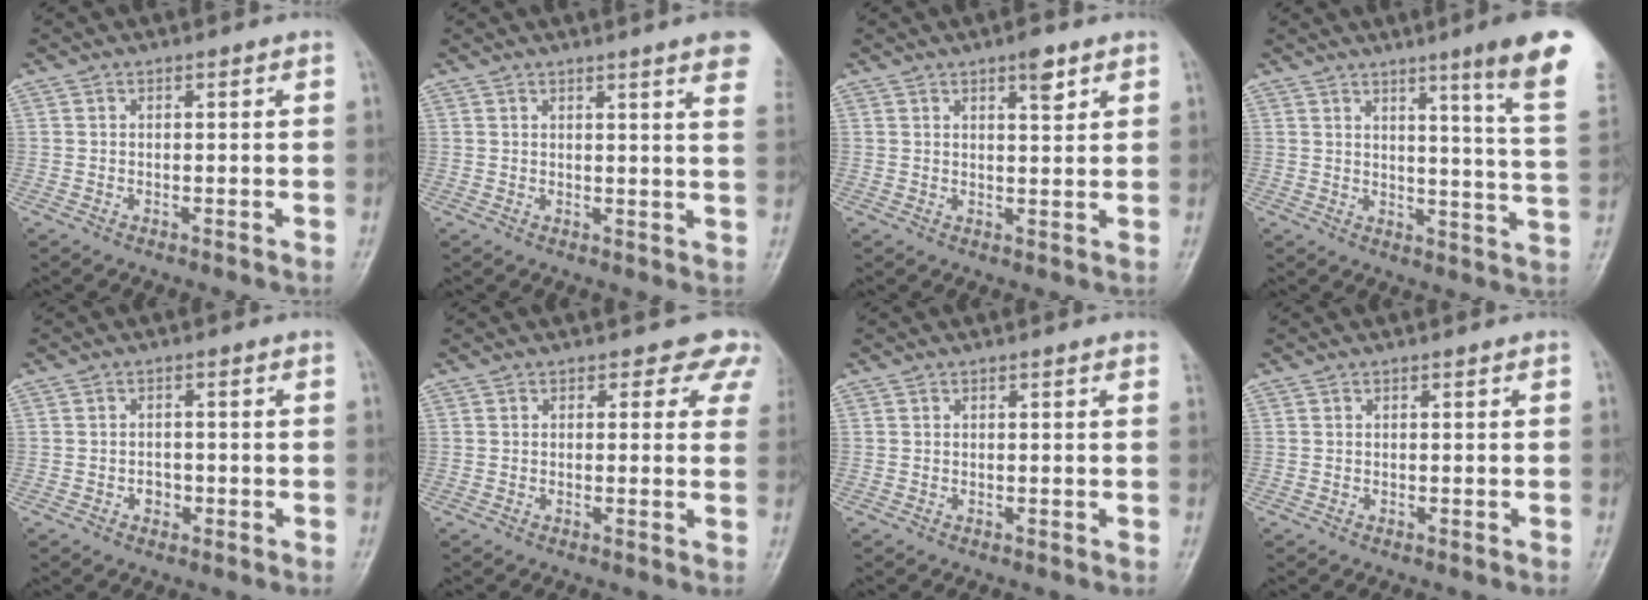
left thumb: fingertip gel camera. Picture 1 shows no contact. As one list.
[{"total": 9.2, "force": [6.1, 0.6, 6.8], "torque": [-0.070, -0.014, 0.056]}, {"total": 3.6, "force": [2.3, 1.3, 2.5], "torque": [-0.024, -0.011, 0.032]}, {"total": 14.3, "force": [8.5, -0.5, 11.5], "torque": [-0.143, -0.059, 0.099]}, {"total": 2.1, "force": [-0.9, 1.7, 0.7], "torque": [0.005, 0.008, -0.016]}, {"total": 5.2, "force": [3.7, 3.3, 1.5], "torque": [0.028, -0.011, 0.017]}, {"total": 1.5, "force": [1.2, 0.3, 0.9], "torque": [-0.007, 0.004, 0.008]}, {"total": 0.0}]